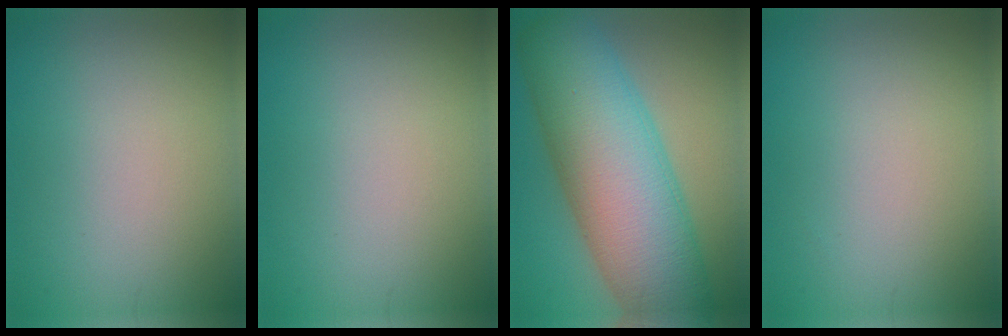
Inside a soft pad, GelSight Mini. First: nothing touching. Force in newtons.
{"total": 0.0}
{"total": 13.8, "press": 13.8, "slide": 0.2}
{"total": 0.0}